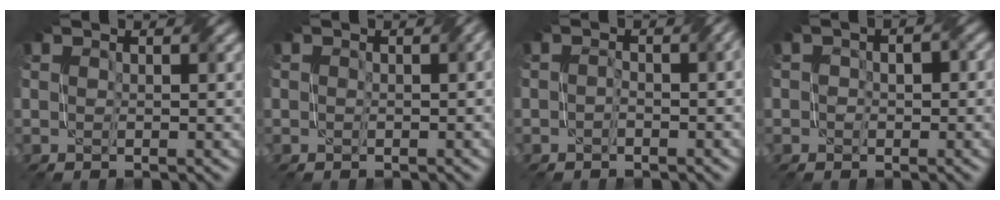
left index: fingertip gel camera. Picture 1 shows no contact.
{"total": 1.8, "force": [-0.5, 0.9, 1.4], "torque": [-0.022, -0.004, -0.008]}
{"total": 3.2, "force": [-1.4, 1.6, 2.4], "torque": [-0.022, -0.001, -0.018]}
{"total": 2.4, "force": [-0.6, 1.8, 1.5], "torque": [-0.009, 0.006, -0.004]}